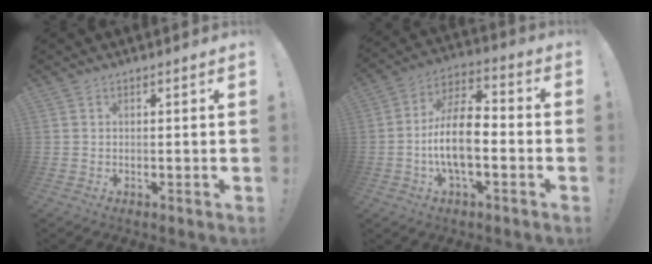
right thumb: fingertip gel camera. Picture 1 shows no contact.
{"total": 14.2, "force": [-3.6, 6.5, 12.1], "torque": [-0.238, 0.011, -0.066]}